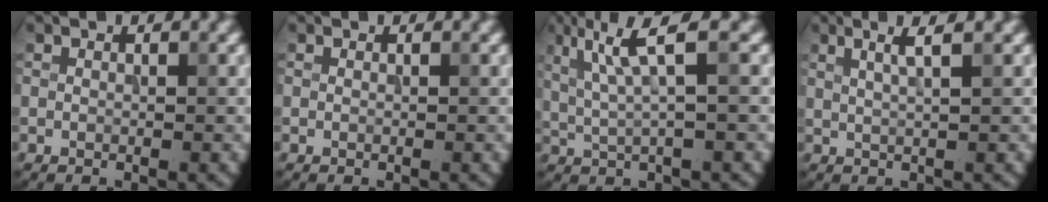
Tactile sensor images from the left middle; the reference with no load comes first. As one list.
[{"total": 0.0}, {"total": 5.0, "force": [1.8, 0.7, 4.6], "torque": [-0.098, 0.006, 0.041]}, {"total": 2.6, "force": [1.3, 0.6, 2.2], "torque": [-0.030, 0.003, 0.017]}]